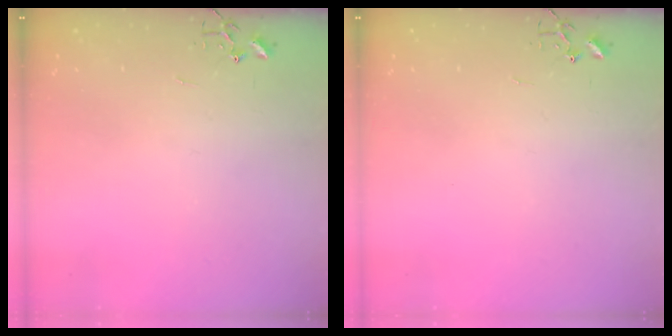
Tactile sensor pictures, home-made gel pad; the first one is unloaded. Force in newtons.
{"total": 0.0}